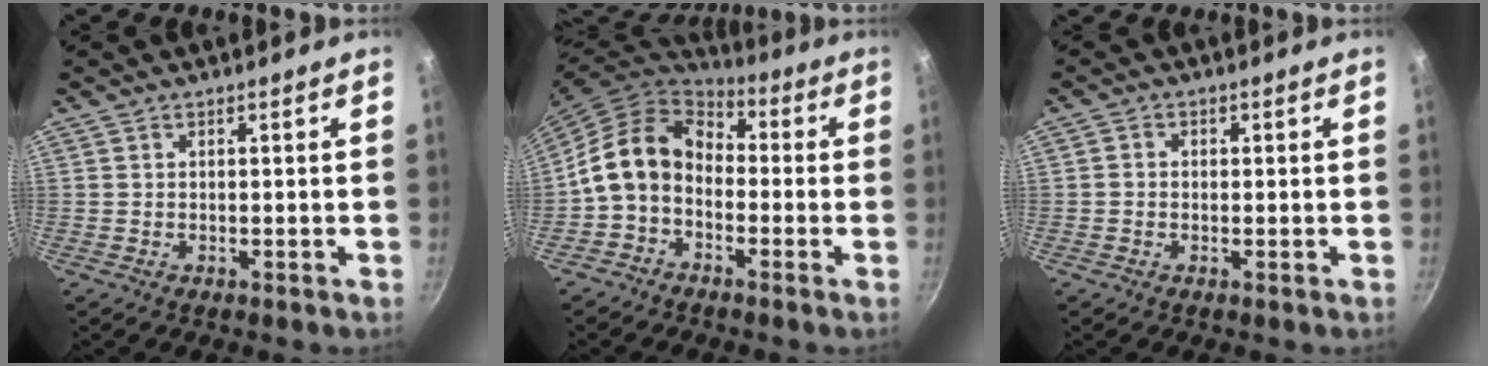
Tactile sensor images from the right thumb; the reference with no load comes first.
{"total": 13.3, "force": [-1.6, 9.9, 8.8], "torque": [-0.141, 0.049, -0.053]}
{"total": 1.3, "force": [-0.2, 1.2, 0.6], "torque": [-0.012, 0.007, -0.006]}